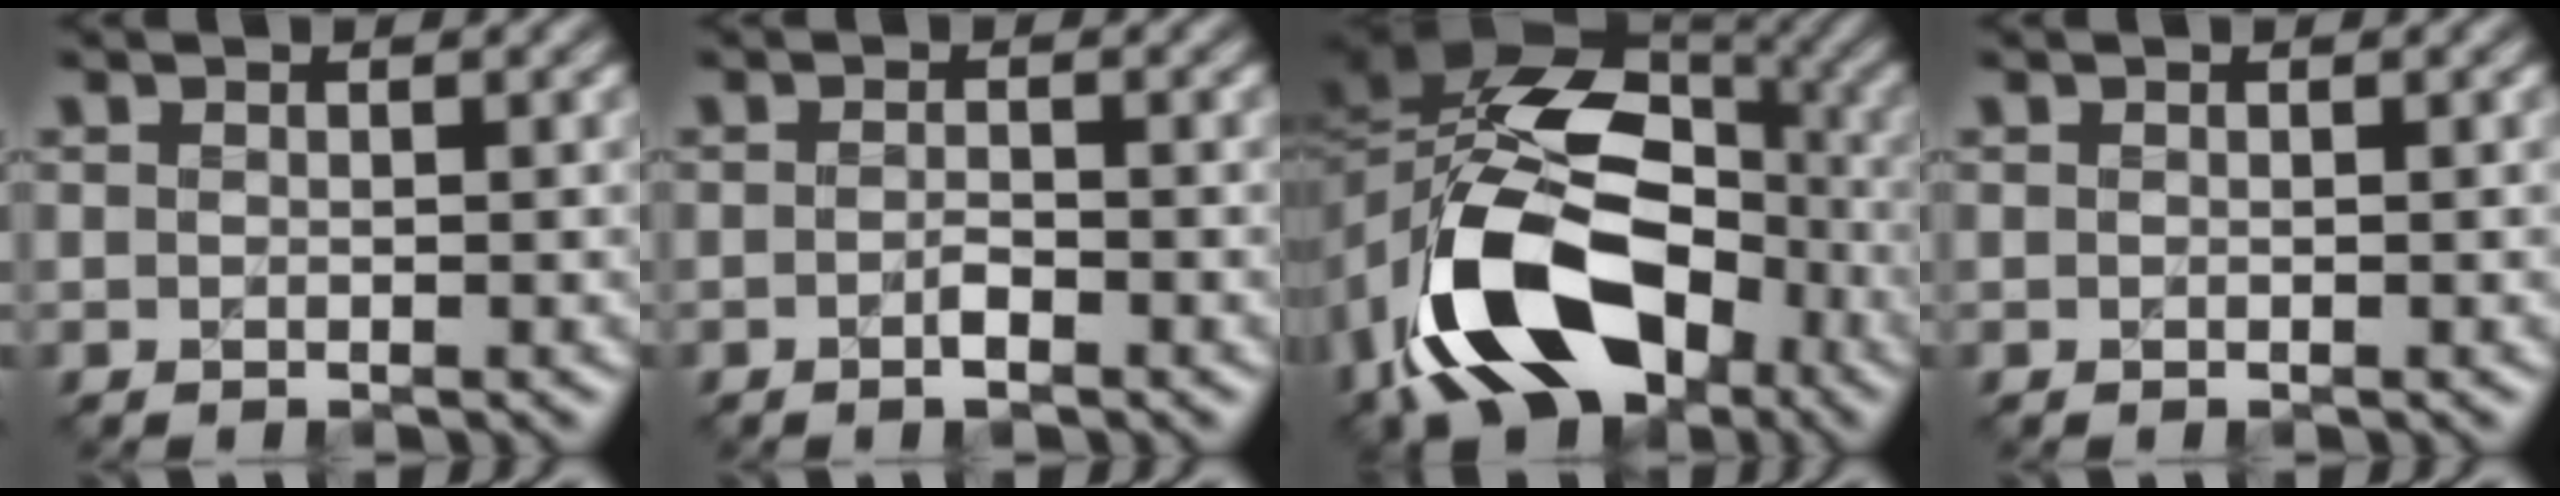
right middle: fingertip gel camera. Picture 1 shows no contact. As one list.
[{"total": 0.9, "force": [-0.6, 0.2, 0.7], "torque": [-0.016, 0.004, -0.012]}, {"total": 15.9, "force": [-6.1, 10.7, 10.1], "torque": [-0.174, -0.009, -0.112]}, {"total": 0.0}]